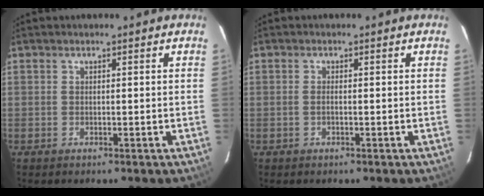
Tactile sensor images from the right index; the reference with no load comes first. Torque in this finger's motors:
{"motor_torque": [-0.19, 0.00, -0.01, 0.00]}